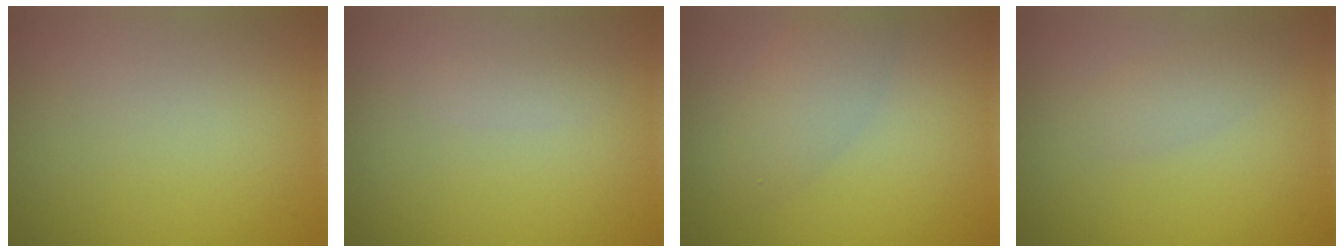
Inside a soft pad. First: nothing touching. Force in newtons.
{"total": 0.8, "press": 0.8, "slide": 0.0}
{"total": 2.8, "press": 2.8, "slide": 0.0}
{"total": 1.6, "press": 1.6, "slide": 0.1}